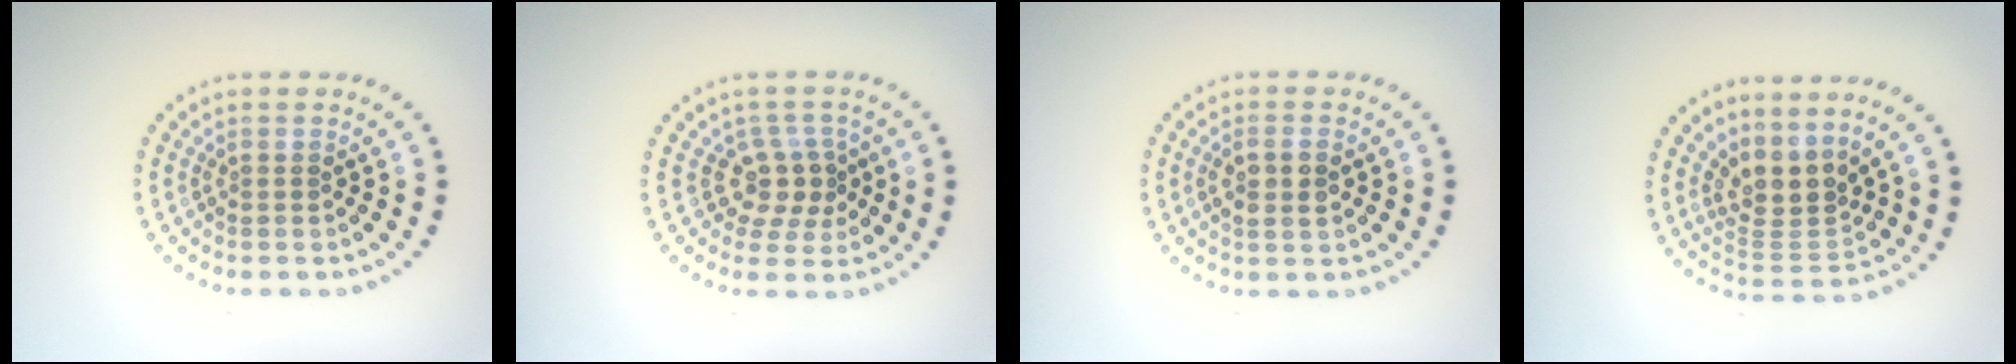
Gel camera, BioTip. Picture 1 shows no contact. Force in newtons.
{"total": 2.8, "press": 2.2, "slide": 1.7}
{"total": 2.3, "press": 2.2, "slide": 0.8}
{"total": 3.5, "press": 2.6, "slide": 2.4}